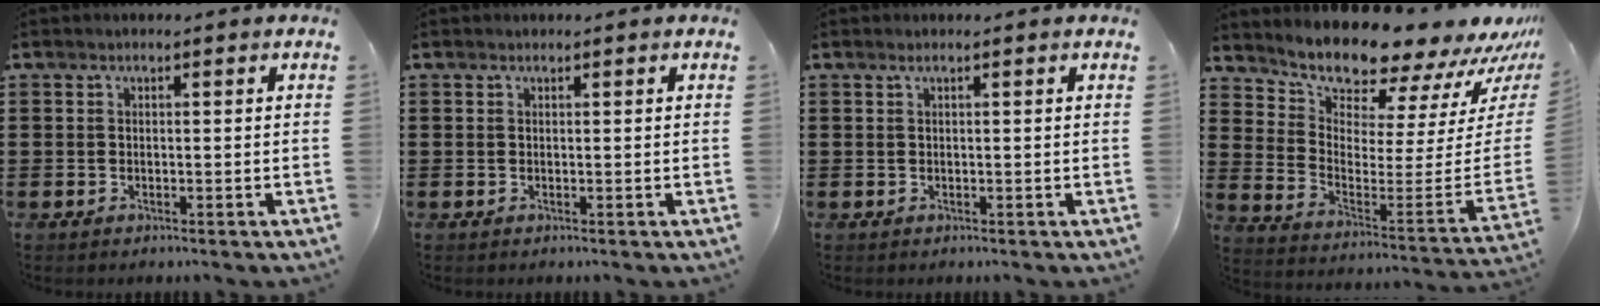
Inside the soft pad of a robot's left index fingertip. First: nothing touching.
{"total": 0.0}
{"total": 0.6, "force": [0.2, -0.1, 0.5], "torque": [-0.009, -0.002, 0.004]}
{"total": 9.8, "force": [9.7, 0.9, 1.4], "torque": [-0.044, -0.111, 0.159]}